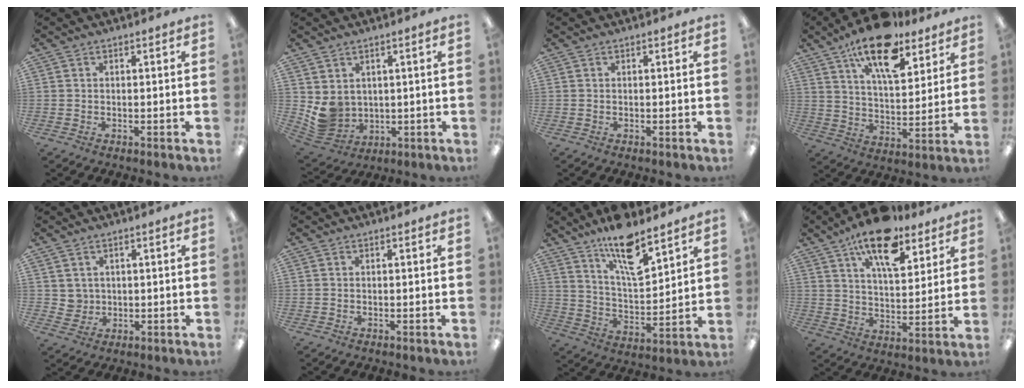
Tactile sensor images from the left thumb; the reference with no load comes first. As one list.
[{"total": 6.3, "force": [2.4, 5.6, 1.8], "torque": [-0.064, -0.015, 0.056]}, {"total": 0.0}, {"total": 17.7, "force": [12.3, 7.3, 10.5], "torque": [-0.170, -0.062, 0.207]}, {"total": 3.0, "force": [1.7, 2.5, -0.1], "torque": [-0.008, -0.001, 0.031]}, {"total": 0.0}, {"total": 14.5, "force": [10.8, 4.8, 8.4], "torque": [-0.142, -0.060, 0.186]}, {"total": 16.0, "force": [11.1, 6.6, 9.5], "torque": [-0.155, -0.052, 0.188]}]